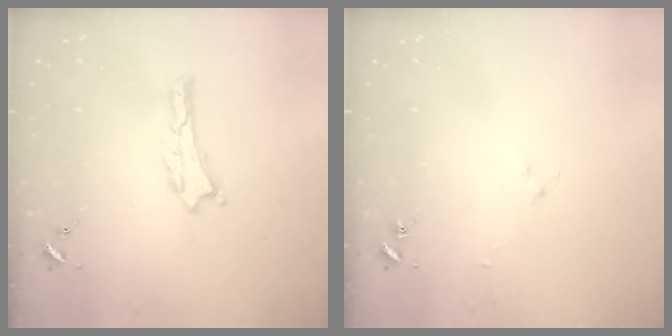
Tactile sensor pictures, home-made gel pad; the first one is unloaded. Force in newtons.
{"total": 1.9, "press": 1.9, "slide": 0.3}